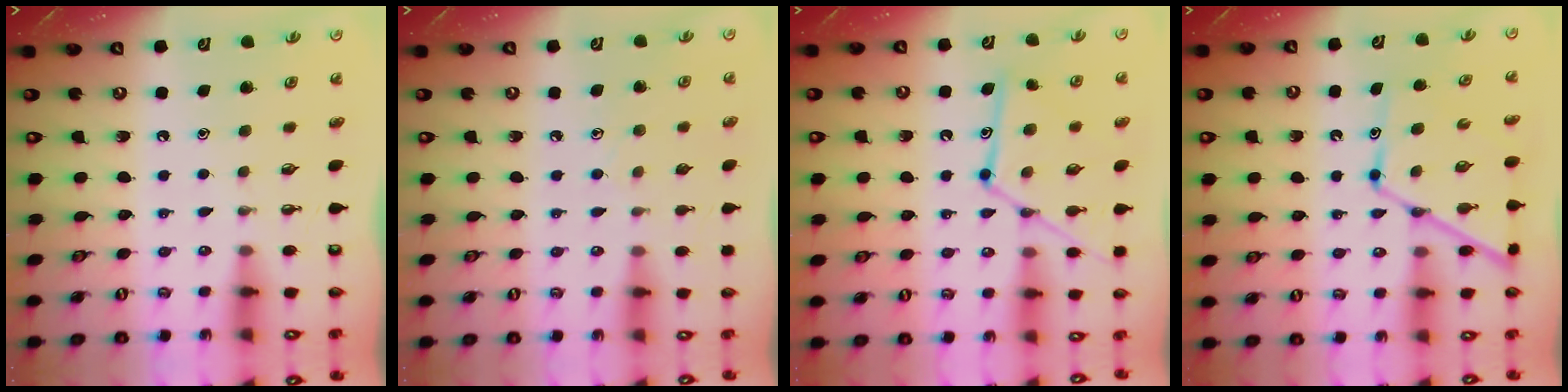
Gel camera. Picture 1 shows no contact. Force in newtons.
{"total": 3.8, "press": 3.7, "slide": 0.4}
{"total": 14.8, "press": 14.8, "slide": 1.3}
{"total": 13.1, "press": 13.1, "slide": 1.1}